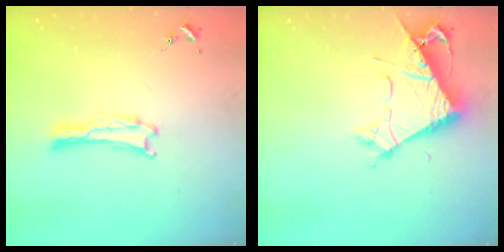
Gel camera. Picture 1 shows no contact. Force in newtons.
{"total": 6.5, "press": 6.5, "slide": 0.7}